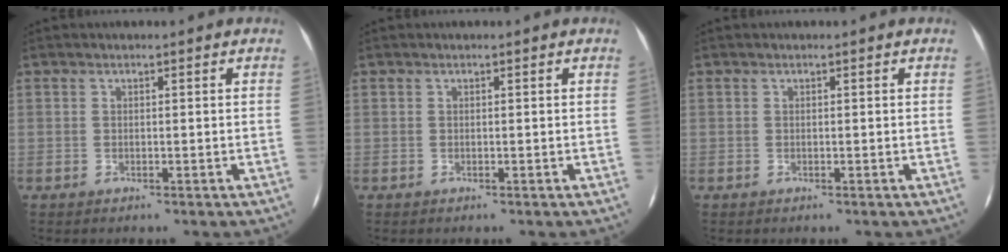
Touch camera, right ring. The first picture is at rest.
{"total": 0.0}
{"total": 0.0}